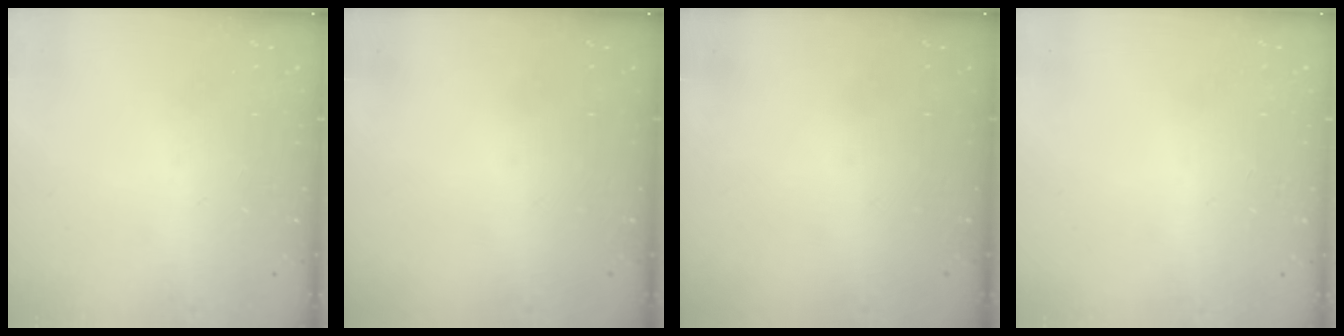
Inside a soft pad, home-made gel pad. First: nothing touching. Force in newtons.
{"total": 0.0}
{"total": 0.0}
{"total": 2.6, "press": 2.6, "slide": 0.2}